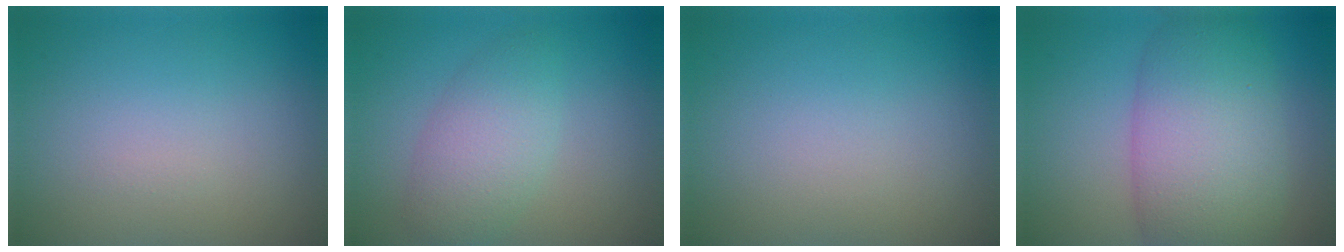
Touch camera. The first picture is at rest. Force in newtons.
{"total": 3.7, "press": 3.7, "slide": 0.3}
{"total": 0.0}
{"total": 8.9, "press": 8.9, "slide": 0.3}